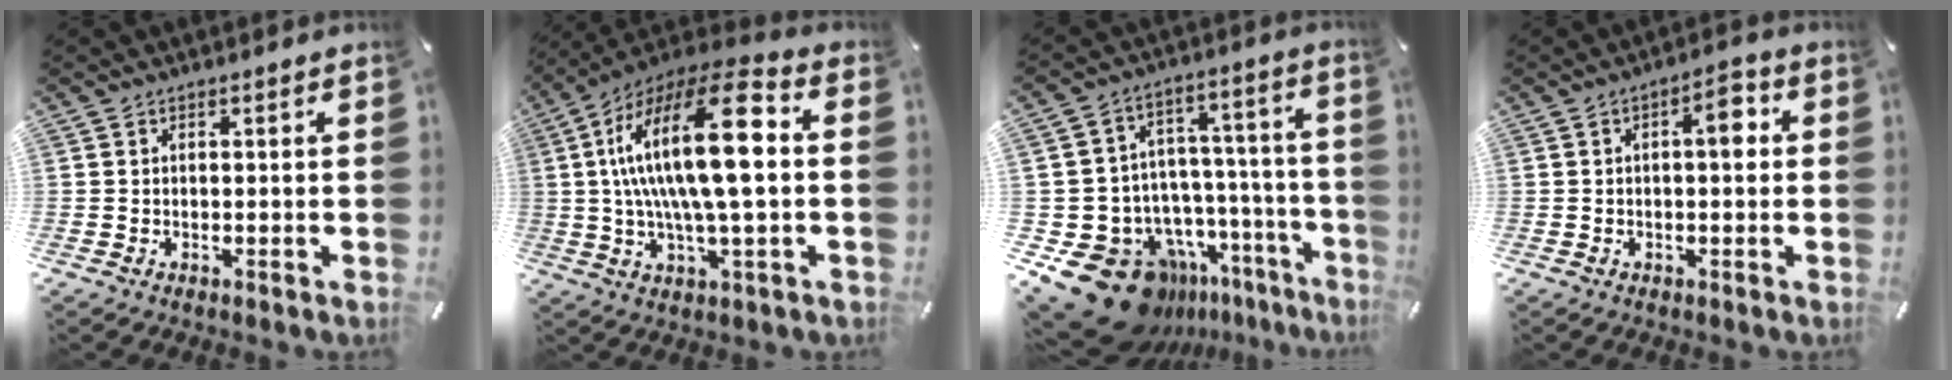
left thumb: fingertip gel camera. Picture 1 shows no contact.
{"total": 23.7, "force": [2.8, 7.6, 22.3], "torque": [-0.432, -0.006, 0.035]}
{"total": 20.2, "force": [-13.7, 11.4, 9.4], "torque": [-0.161, 0.069, -0.207]}
{"total": 5.7, "force": [0.7, 2.5, 5.0], "torque": [-0.068, 0.007, 0.003]}